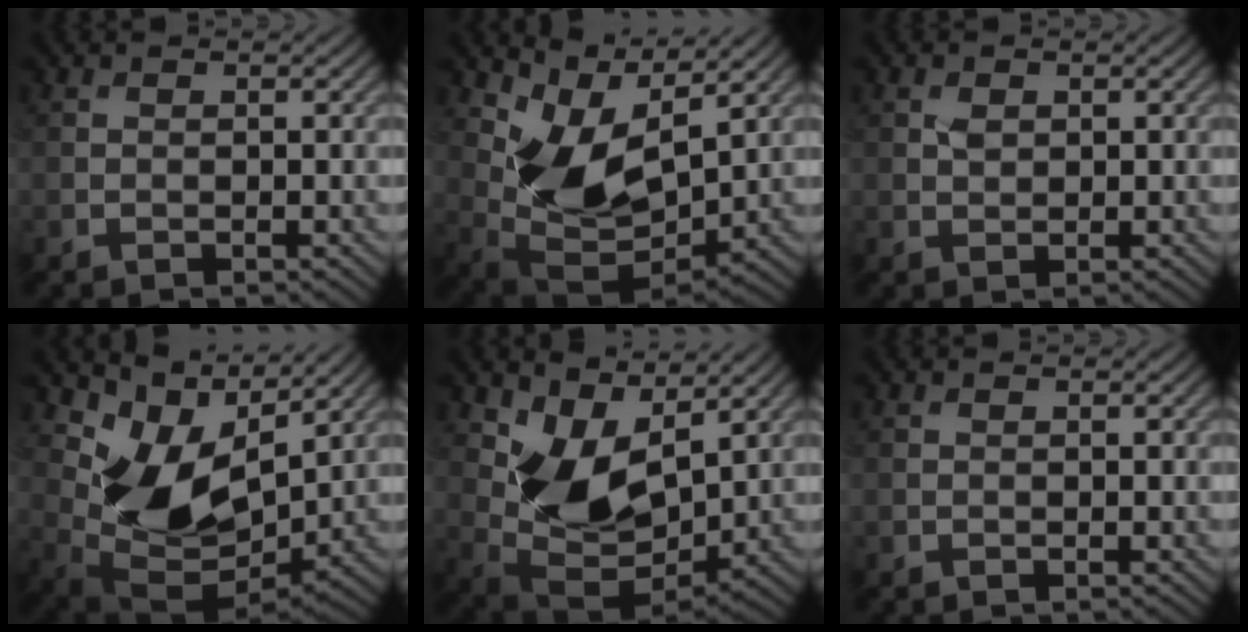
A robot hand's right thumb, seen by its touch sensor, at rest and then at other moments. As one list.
[{"total": 9.7, "force": [4.7, 4.7, 7.0], "torque": [-0.153, -0.009, 0.099]}, {"total": 1.3, "force": [0.5, 1.0, 0.8], "torque": [-0.015, -0.001, 0.010]}, {"total": 10.4, "force": [4.8, 5.8, 7.1], "torque": [-0.154, -0.012, 0.099]}, {"total": 9.5, "force": [4.2, 5.3, 6.6], "torque": [-0.137, -0.016, 0.084]}, {"total": 0.0}]